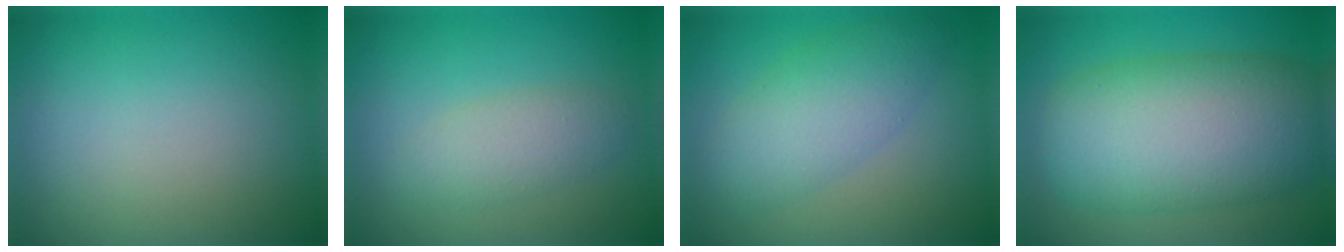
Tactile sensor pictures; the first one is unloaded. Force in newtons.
{"total": 2.6, "press": 2.6, "slide": 0.1}
{"total": 4.9, "press": 4.9, "slide": 0.1}
{"total": 10.7, "press": 10.7, "slide": 0.4}